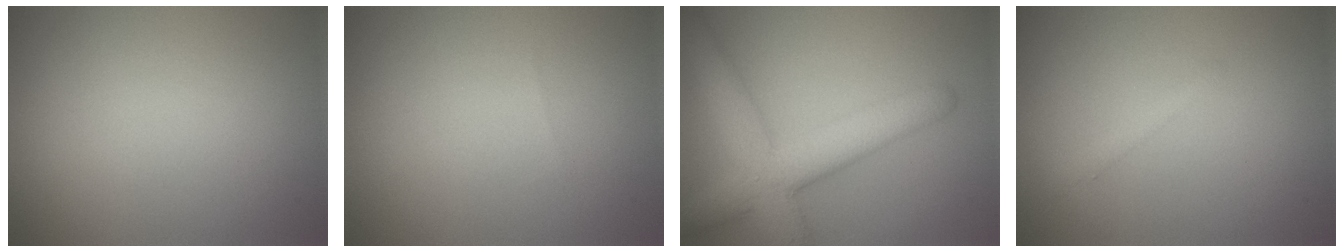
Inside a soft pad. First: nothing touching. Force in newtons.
{"total": 0.0}
{"total": 6.8, "press": 6.8, "slide": 0.2}
{"total": 1.2, "press": 1.2, "slide": 0.1}